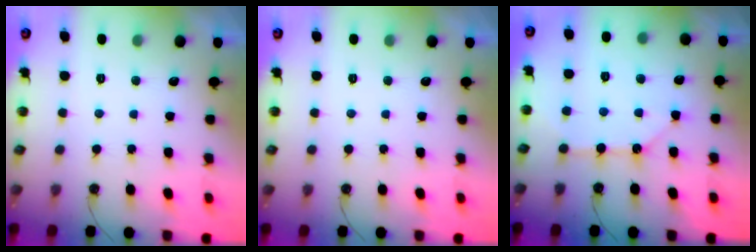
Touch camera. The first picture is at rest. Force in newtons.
{"total": 0.0}
{"total": 11.0, "press": 10.9, "slide": 1.4}